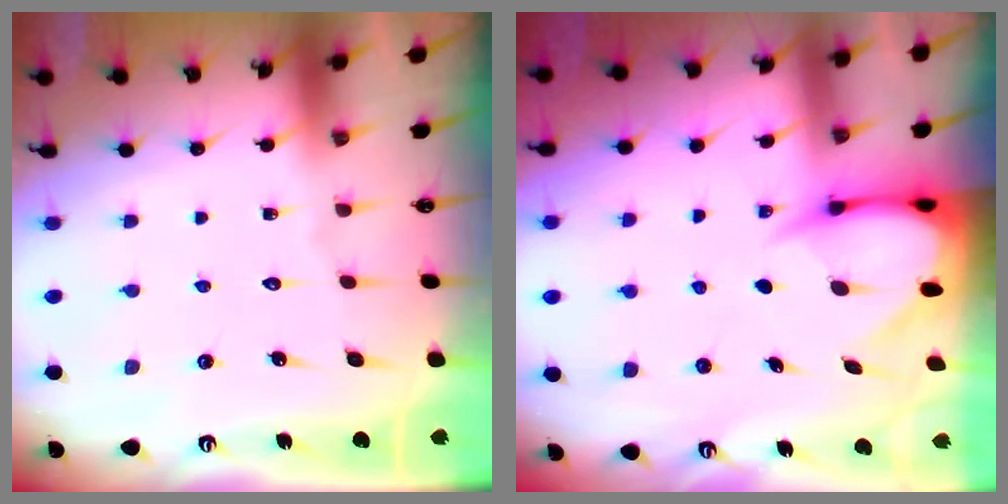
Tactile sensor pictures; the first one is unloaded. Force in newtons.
{"total": 5.0, "press": 5.0, "slide": 0.7}